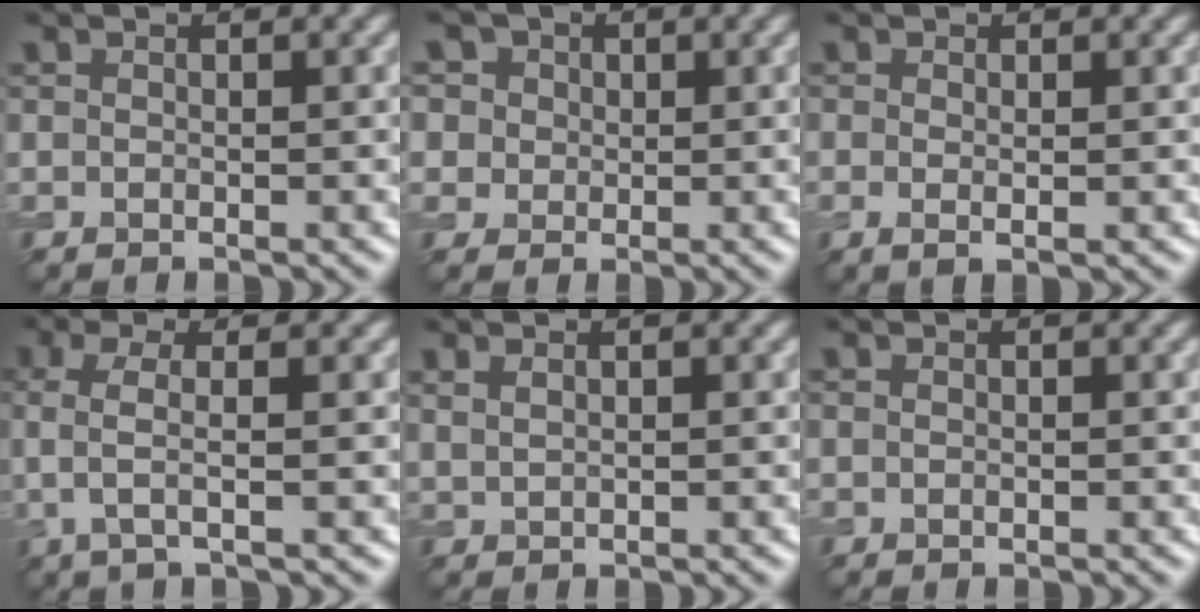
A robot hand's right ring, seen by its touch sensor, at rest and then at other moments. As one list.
[{"total": 8.4, "force": [4.2, 6.3, 3.6], "torque": [-0.072, 0.027, 0.039]}, {"total": 1.2, "force": [0.0, 0.3, 1.1], "torque": [-0.022, -0.003, -0.002]}, {"total": 3.4, "force": [0.1, 0.9, 3.2], "torque": [-0.065, 0.004, -0.003]}, {"total": 1.0, "force": [0.7, 0.4, 0.6], "torque": [-0.016, 0.000, 0.019]}, {"total": 0.0}]